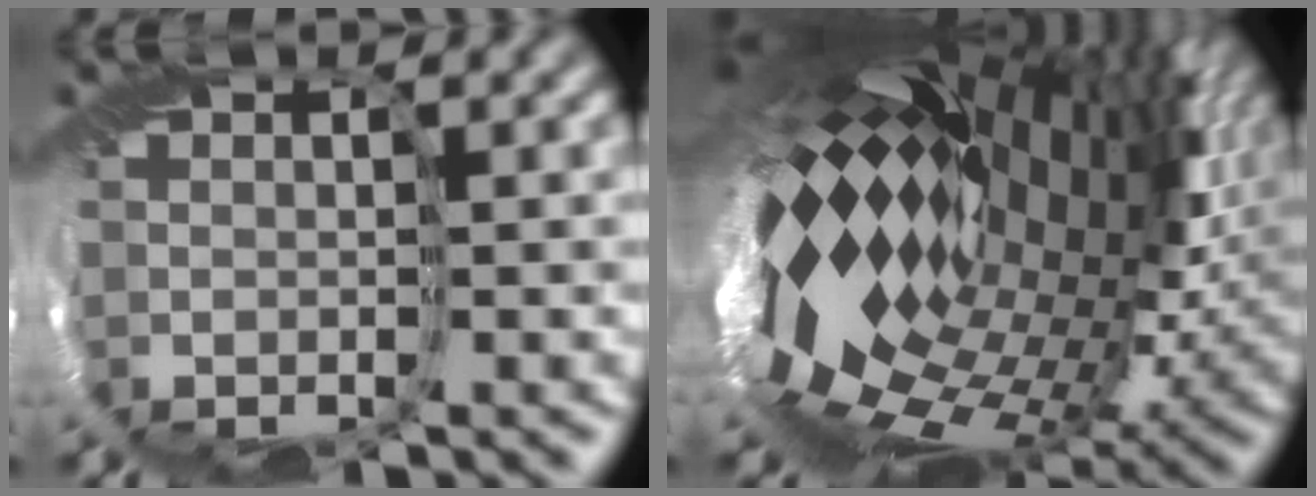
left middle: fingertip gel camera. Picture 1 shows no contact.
{"total": 18.9, "force": [0.9, 9.8, 16.1], "torque": [-0.274, -0.039, 0.012]}